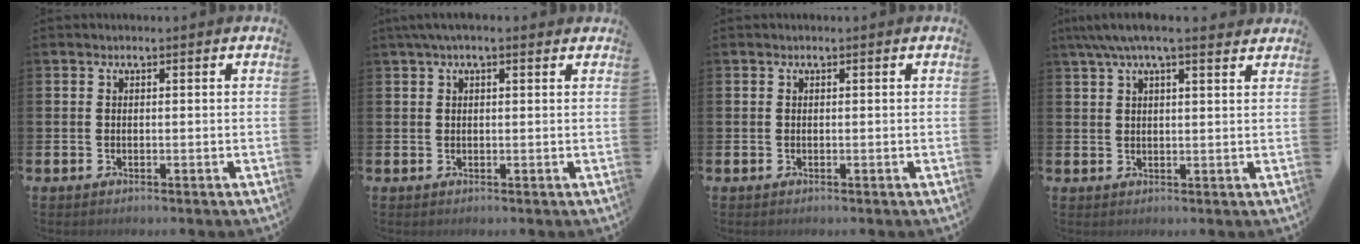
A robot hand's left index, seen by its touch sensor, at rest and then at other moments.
{"total": 2.0, "force": [1.4, 0.5, 1.4], "torque": [-0.027, 0.006, 0.023]}
{"total": 0.0}
{"total": 5.1, "force": [4.2, 0.8, 2.8], "torque": [-0.054, -0.008, 0.074]}